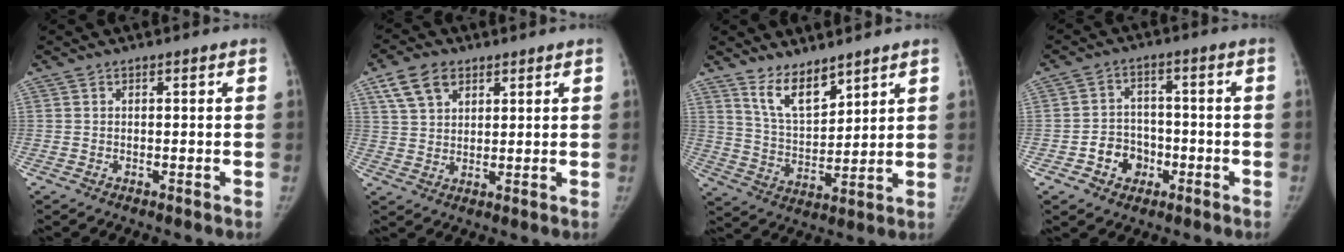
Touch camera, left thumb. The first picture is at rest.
{"total": 7.3, "force": [4.0, 4.8, 3.8], "torque": [-0.054, -0.009, 0.076]}
{"total": 8.9, "force": [6.7, 3.4, 4.7], "torque": [-0.063, -0.055, 0.136]}
{"total": 6.9, "force": [-2.8, 5.8, 2.4], "torque": [-0.007, 0.025, -0.046]}